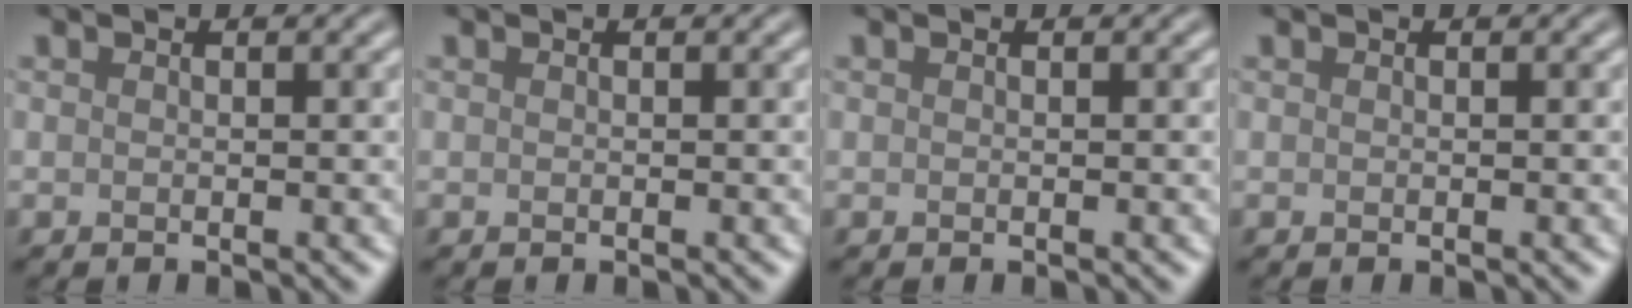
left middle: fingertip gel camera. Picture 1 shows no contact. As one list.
[{"total": 0.0}, {"total": 0.0}, {"total": 0.0}]